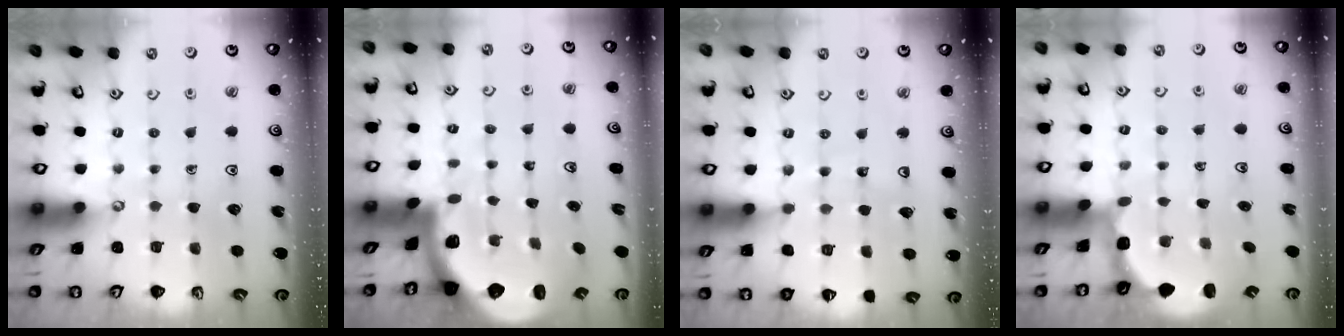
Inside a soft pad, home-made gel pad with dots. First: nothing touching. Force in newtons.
{"total": 1.9, "press": 1.9, "slide": 0.2}
{"total": 5.1, "press": 5.1, "slide": 0.7}
{"total": 2.5, "press": 1.9, "slide": 1.6}